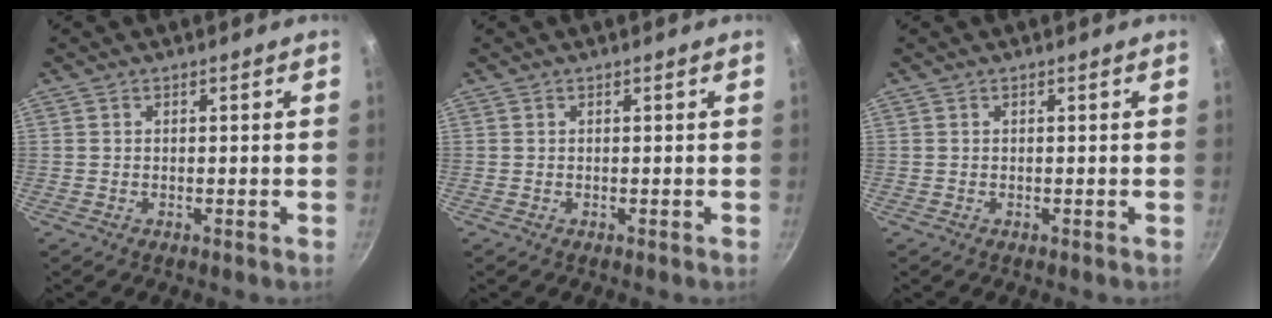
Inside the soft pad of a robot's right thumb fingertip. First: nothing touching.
{"total": 0.0}
{"total": 0.0}